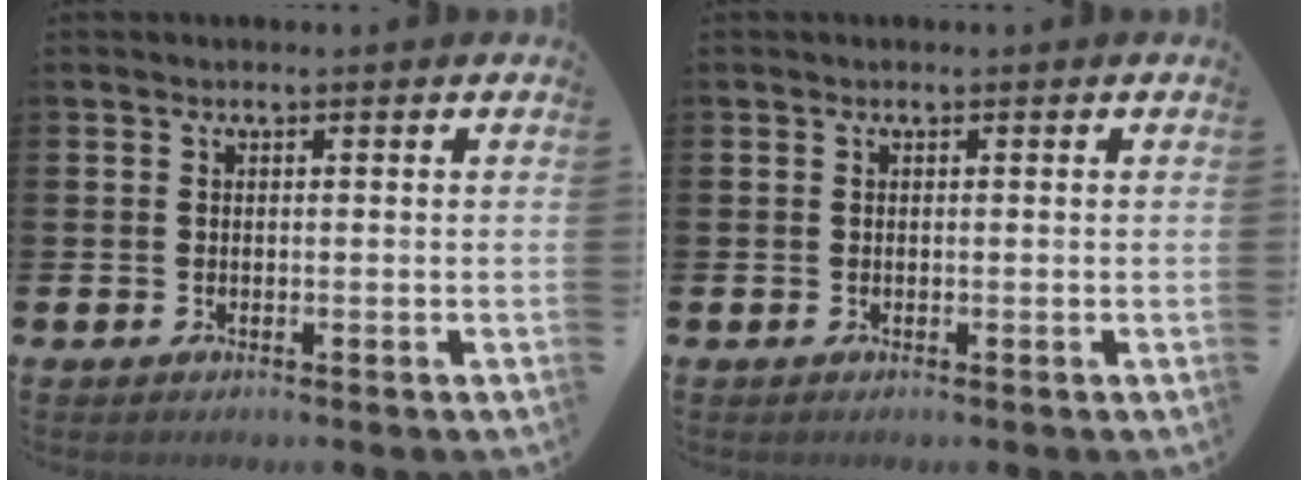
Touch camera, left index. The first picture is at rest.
{"total": 0.0}